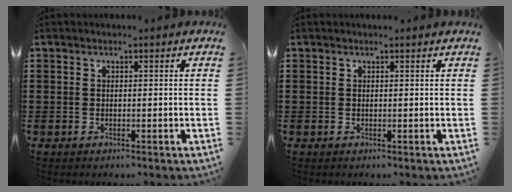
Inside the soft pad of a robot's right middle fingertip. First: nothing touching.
{"total": 0.0}